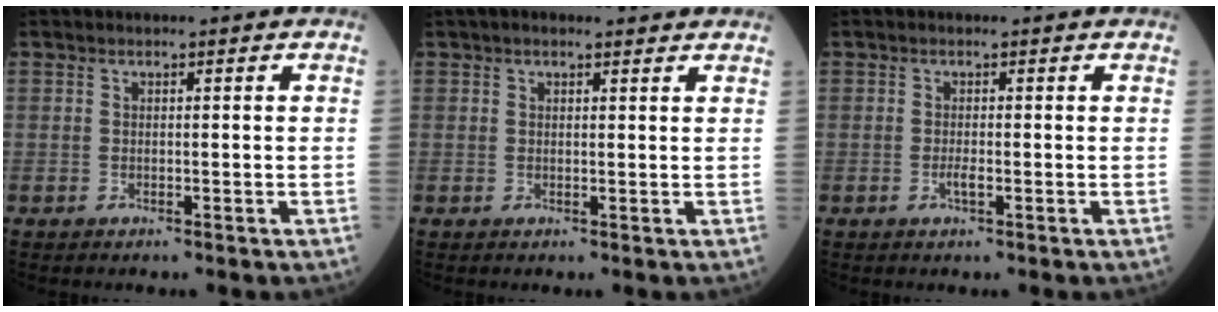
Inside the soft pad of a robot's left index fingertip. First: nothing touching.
{"total": 3.3, "force": [2.8, 1.0, 1.4], "torque": [-0.019, 0.030, 0.039]}
{"total": 0.9, "force": [-0.4, 0.0, 0.9], "torque": [-0.020, -0.002, -0.005]}